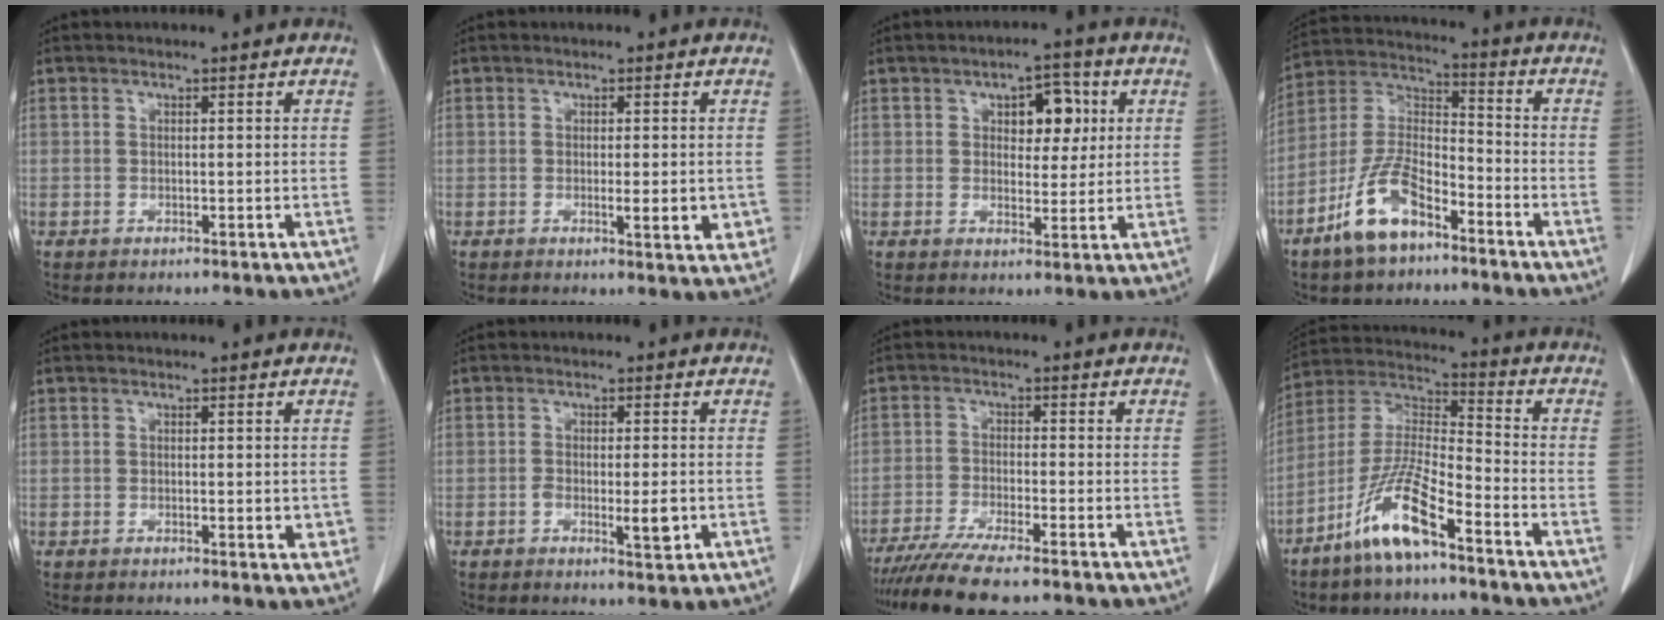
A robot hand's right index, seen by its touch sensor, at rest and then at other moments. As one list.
[{"total": 4.1, "force": [-0.7, 1.1, 3.9], "torque": [-0.040, -0.005, -0.009]}, {"total": 6.2, "force": [2.0, 3.3, 4.8], "torque": [-0.060, 0.016, 0.031]}, {"total": 11.1, "force": [-6.9, 4.6, 7.3], "torque": [-0.156, 0.006, -0.133]}, {"total": 1.8, "force": [-0.1, 0.8, 1.6], "torque": [-0.013, -0.002, 0.003]}, {"total": 3.9, "force": [-1.0, 0.9, 3.6], "torque": [-0.059, -0.003, -0.011]}, {"total": 9.2, "force": [-7.7, 0.2, 4.9], "torque": [-0.074, -0.023, -0.127]}, {"total": 11.5, "force": [-7.2, 1.6, 8.8], "torque": [-0.184, -0.010, -0.144]}]